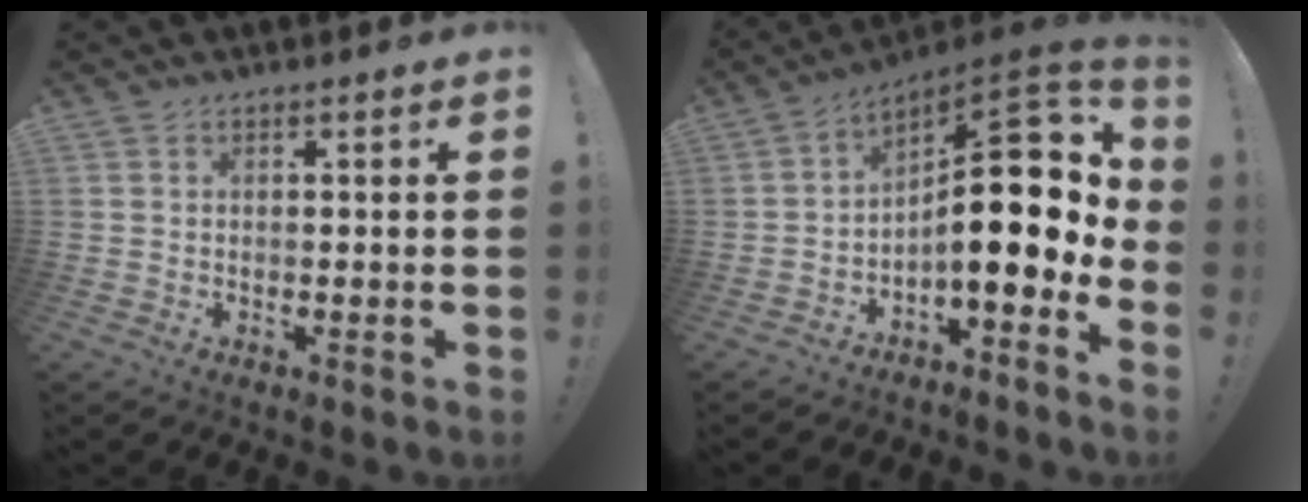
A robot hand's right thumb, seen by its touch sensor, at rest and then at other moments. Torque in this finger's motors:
{"motor_torque": [2.46, 2.57, 1.58, -1.19, 0.38]}